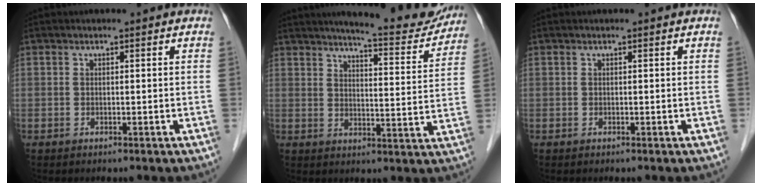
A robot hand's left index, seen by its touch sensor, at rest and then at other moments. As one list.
[{"total": 13.9, "force": [12.9, 1.4, 5.0], "torque": [-0.065, -0.028, 0.156]}, {"total": 0.0}]